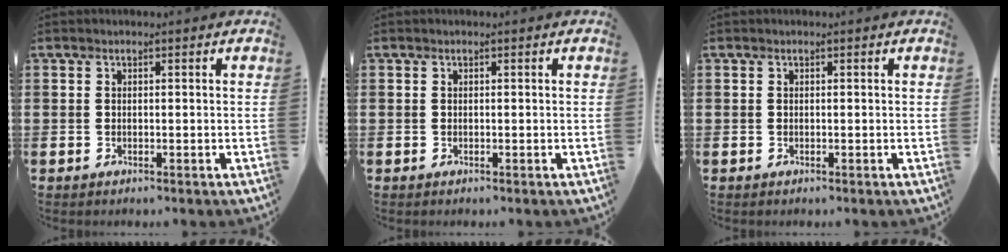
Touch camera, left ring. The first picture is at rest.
{"total": 0.0}
{"total": 0.0}